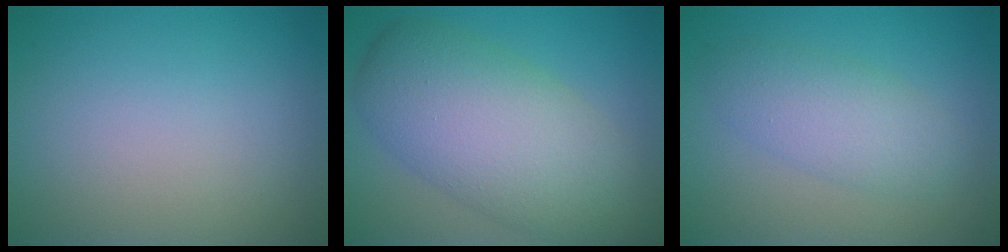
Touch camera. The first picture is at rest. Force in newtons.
{"total": 9.3, "press": 9.3, "slide": 0.6}
{"total": 3.6, "press": 3.6, "slide": 0.0}